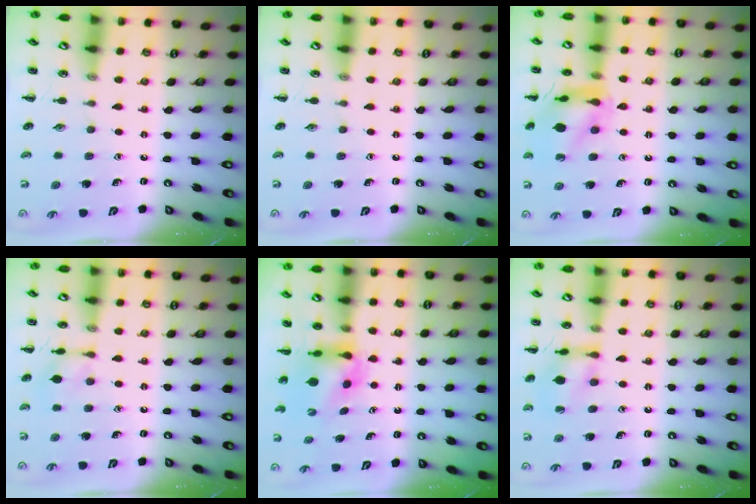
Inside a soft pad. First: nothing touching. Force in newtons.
{"total": 0.0}
{"total": 13.9, "press": 13.8, "slide": 1.5}
{"total": 6.8, "press": 6.8, "slide": 0.8}
{"total": 4.1, "press": 3.9, "slide": 1.2}
{"total": 12.1, "press": 12.1, "slide": 0.5}